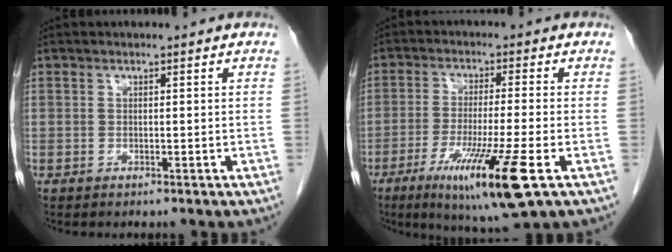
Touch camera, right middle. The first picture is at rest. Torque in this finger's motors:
{"motor_torque": [1.66, -0.48, 0.32, 0.10]}